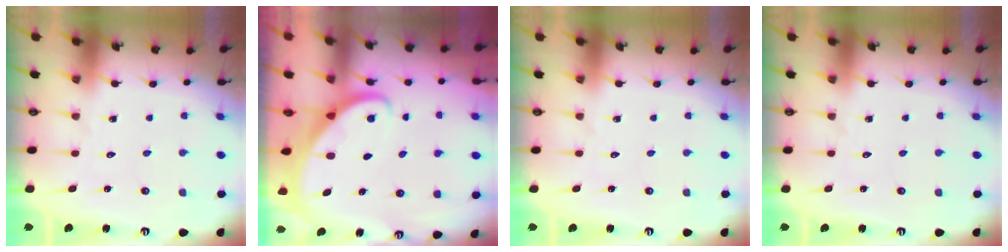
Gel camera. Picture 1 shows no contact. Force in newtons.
{"total": 2.6, "press": 2.6, "slide": 0.3}
{"total": 0.0}
{"total": 0.0}